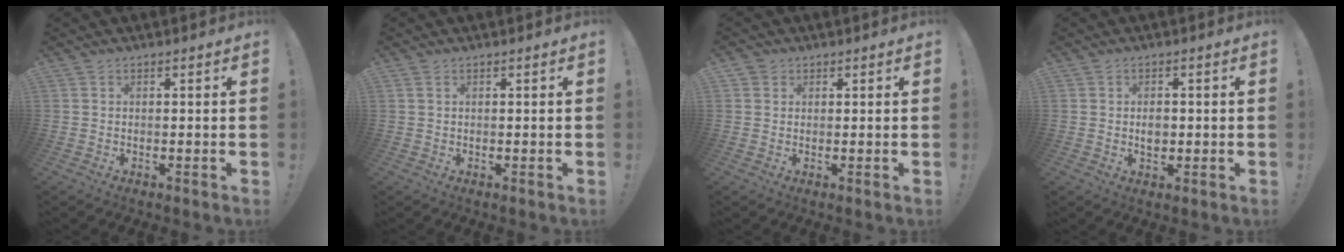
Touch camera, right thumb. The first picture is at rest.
{"total": 1.0, "force": [0.4, 0.4, 0.8], "torque": [-0.021, 0.004, 0.009]}
{"total": 2.1, "force": [1.1, 1.8, 0.3], "torque": [-0.003, -0.002, 0.020]}
{"total": 3.3, "force": [-0.4, 2.5, 2.2], "torque": [-0.026, -0.001, -0.010]}